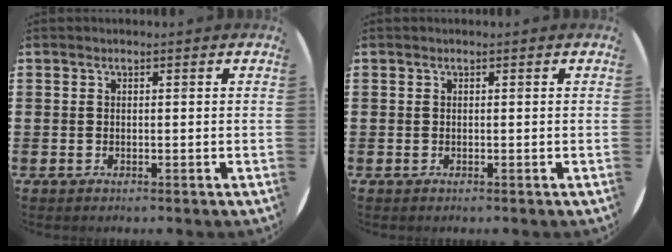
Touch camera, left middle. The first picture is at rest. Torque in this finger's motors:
{"motor_torque": [0.10, -0.15, -0.01, 0.01]}